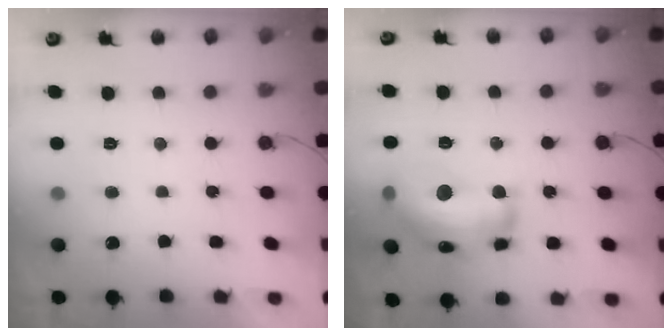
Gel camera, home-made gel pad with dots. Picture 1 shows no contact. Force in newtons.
{"total": 20.4, "press": 20.3, "slide": 1.2}